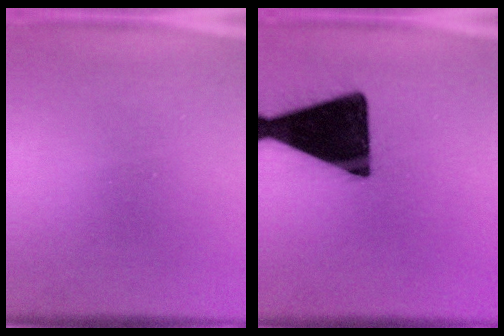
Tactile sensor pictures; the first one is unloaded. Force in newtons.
{"total": 19.5}